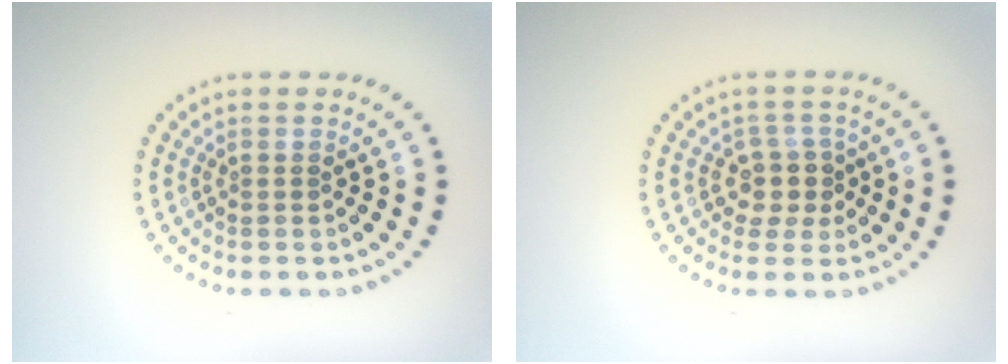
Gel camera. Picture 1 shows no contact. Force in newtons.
{"total": 2.4, "press": 2.0, "slide": 1.4}